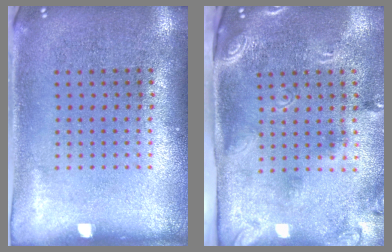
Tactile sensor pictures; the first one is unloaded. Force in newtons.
{"total": 2.6, "press": 1.7, "slide": 2.0}